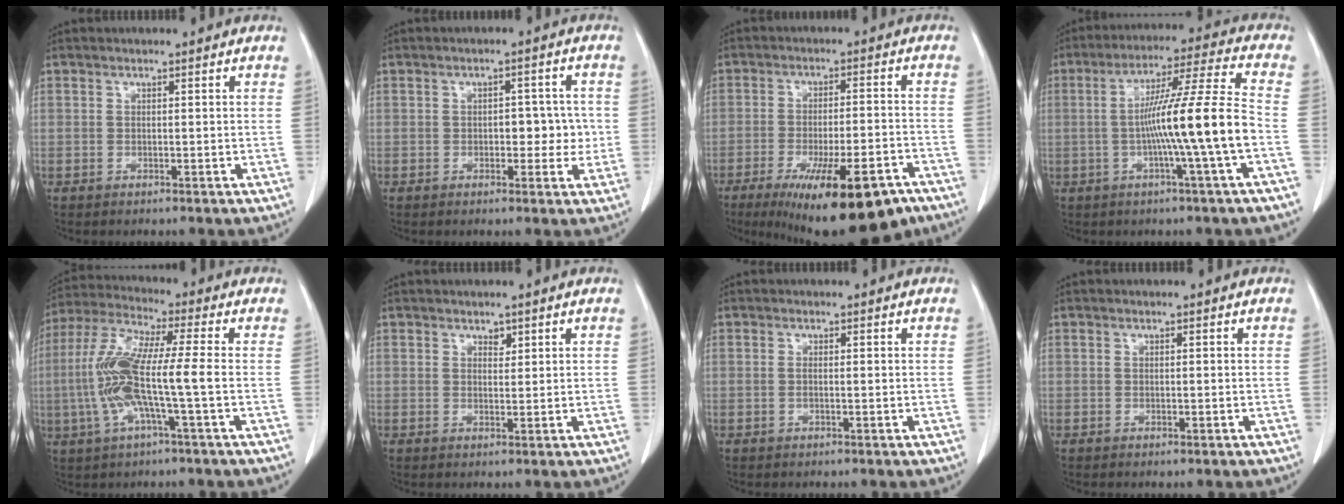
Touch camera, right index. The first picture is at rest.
{"total": 4.6, "force": [-0.3, 2.7, 3.7], "torque": [-0.037, 0.013, -0.002]}
{"total": 18.4, "force": [-12.7, 3.8, 12.7], "torque": [-0.150, -0.011, -0.187]}
{"total": 12.8, "force": [-2.5, -1.9, 12.4], "torque": [-0.214, 0.008, -0.047]}
{"total": 11.8, "force": [-1.8, 0.7, 11.6], "torque": [-0.253, 0.011, -0.043]}
{"total": 1.2, "force": [0.8, 0.7, 0.5], "torque": [-0.004, -0.005, 0.012]}
{"total": 0.6, "force": [-0.1, 0.1, 0.6], "torque": [-0.014, 0.000, -0.001]}
{"total": 0.0}